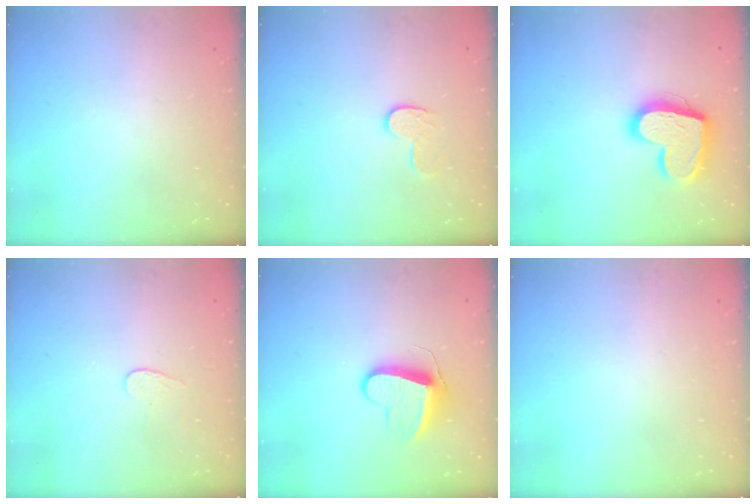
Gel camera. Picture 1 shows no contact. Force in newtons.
{"total": 7.3, "press": 7.3, "slide": 0.2}
{"total": 17.5, "press": 17.4, "slide": 1.6}
{"total": 3.8, "press": 3.8, "slide": 0.3}
{"total": 10.7, "press": 10.7, "slide": 0.7}
{"total": 0.0}